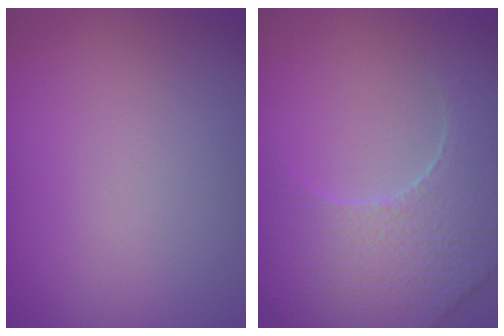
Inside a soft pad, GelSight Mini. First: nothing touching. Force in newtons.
{"total": 5.2, "press": 4.7, "slide": 2.2}